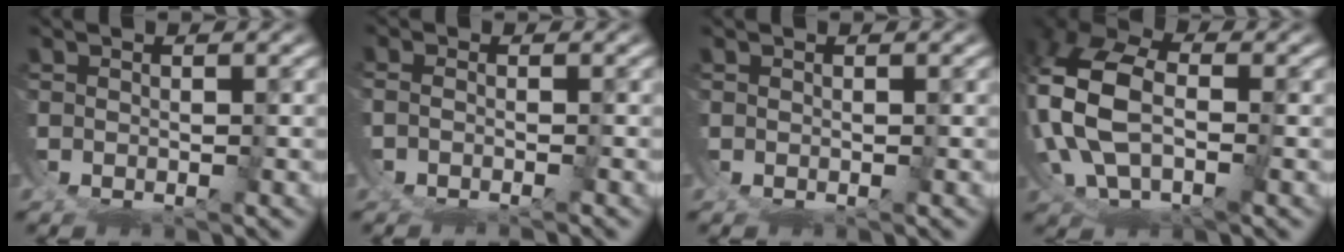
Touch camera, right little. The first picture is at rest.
{"total": 2.5, "force": [-2.0, 1.1, 1.0], "torque": [-0.024, -0.004, -0.032]}
{"total": 0.0}
{"total": 8.6, "force": [0.4, 5.9, 6.2], "torque": [-0.171, -0.020, 0.018]}